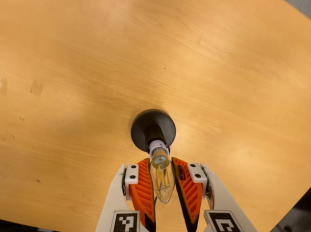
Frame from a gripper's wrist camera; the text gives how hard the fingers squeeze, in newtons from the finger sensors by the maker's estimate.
{"total": 14.1, "left": 13.7, "right": 14.5}